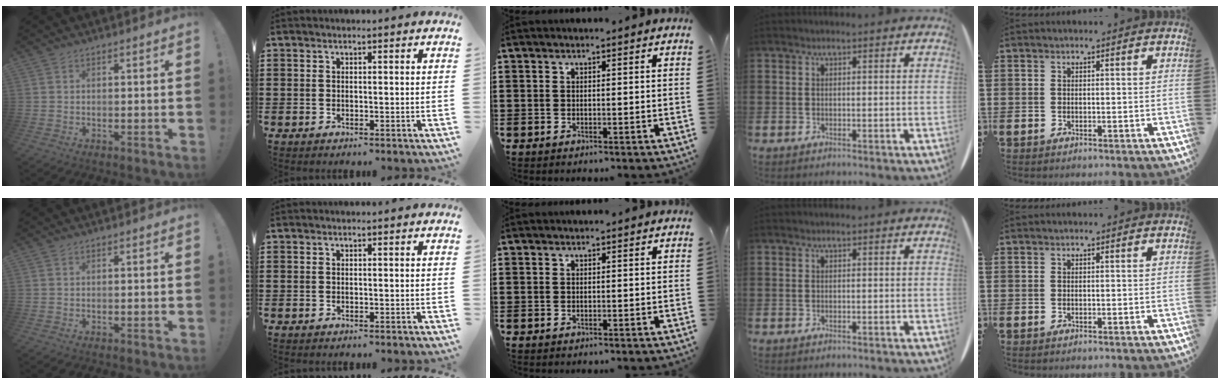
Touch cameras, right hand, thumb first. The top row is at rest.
{}